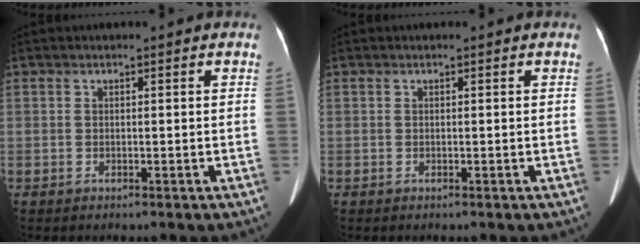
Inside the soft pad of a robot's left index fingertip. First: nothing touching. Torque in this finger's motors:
{"motor_torque": [0.00, 0.00, 0.00, 0.00]}